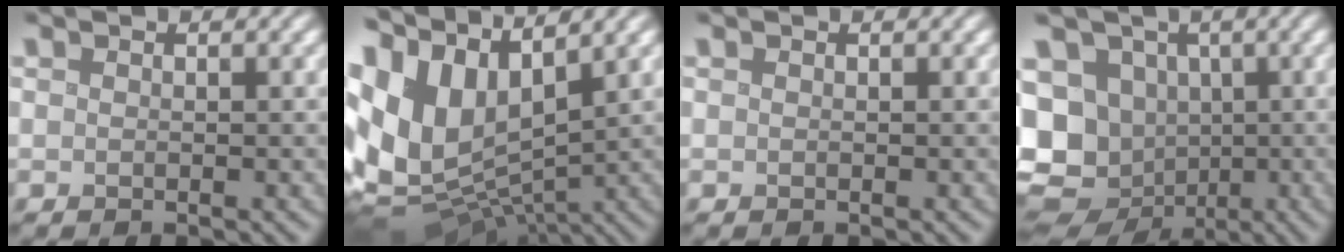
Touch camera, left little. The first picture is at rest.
{"total": 13.1, "force": [2.9, 7.5, 10.4], "torque": [-0.235, 0.007, 0.063]}
{"total": 0.0}
{"total": 15.6, "force": [-3.5, 13.6, 6.8], "torque": [-0.166, -0.015, -0.081]}